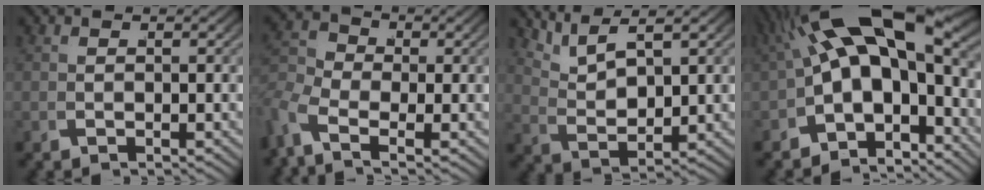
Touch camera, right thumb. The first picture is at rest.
{"total": 4.9, "force": [-1.0, 3.1, 3.7], "torque": [-0.094, -0.021, -0.014]}
{"total": 6.1, "force": [3.8, 2.5, 4.2], "torque": [-0.080, -0.001, 0.076]}
{"total": 12.4, "force": [0.2, 7.9, 9.6], "torque": [-0.168, -0.019, 0.005]}